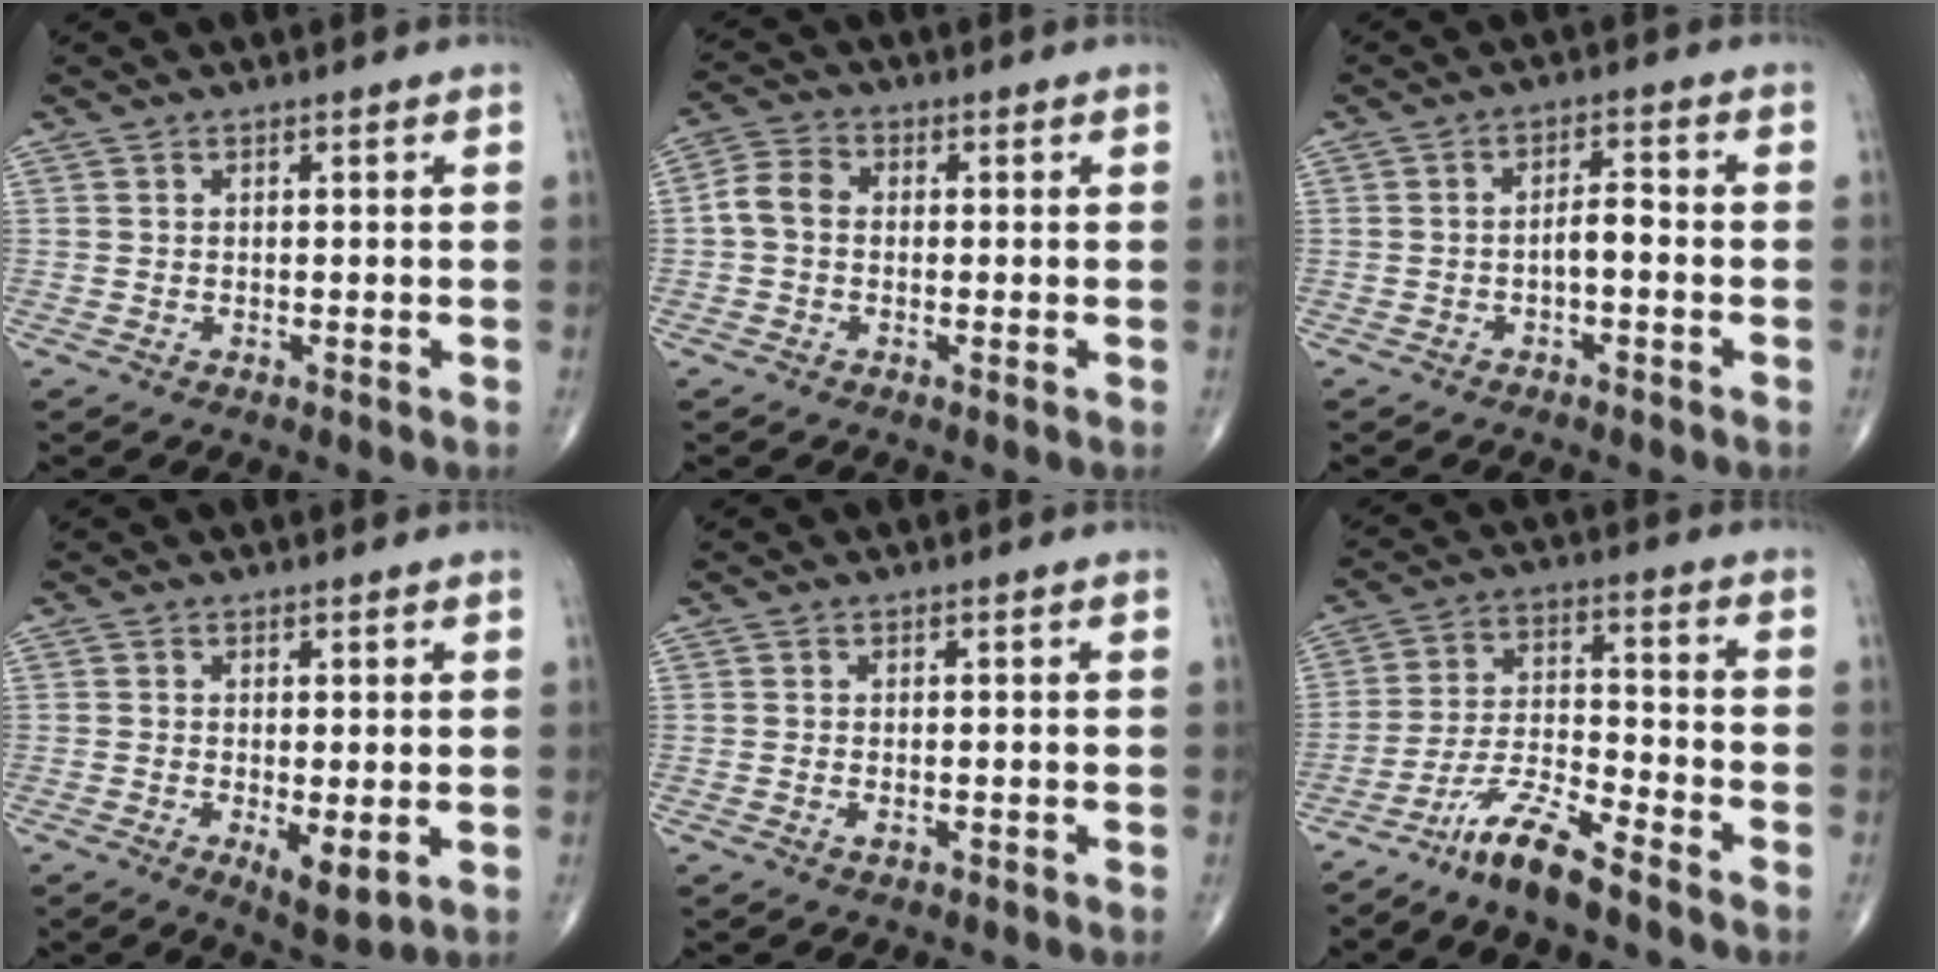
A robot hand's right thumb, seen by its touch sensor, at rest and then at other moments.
{"total": 4.9, "force": [-0.3, 3.8, 3.1], "torque": [-0.055, 0.016, -0.018]}
{"total": 3.2, "force": [-1.1, 1.3, 2.8], "torque": [-0.041, 0.019, -0.020]}
{"total": 5.5, "force": [-1.2, 2.0, 5.0], "torque": [-0.080, -0.018, -0.014]}
{"total": 0.8, "force": [-0.2, 0.4, 0.6], "torque": [-0.009, 0.001, -0.003]}
{"total": 9.6, "force": [-7.5, 1.2, 5.8], "torque": [-0.114, 0.049, -0.149]}